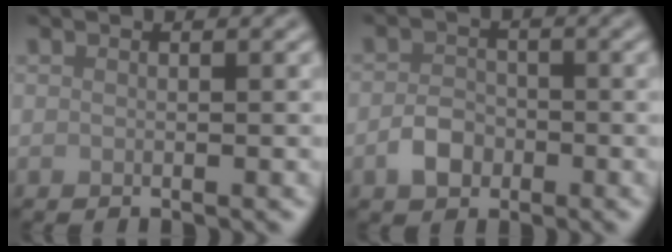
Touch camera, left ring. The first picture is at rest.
{"total": 2.7, "force": [-1.3, 2.0, 1.4], "torque": [-0.023, 0.004, -0.029]}